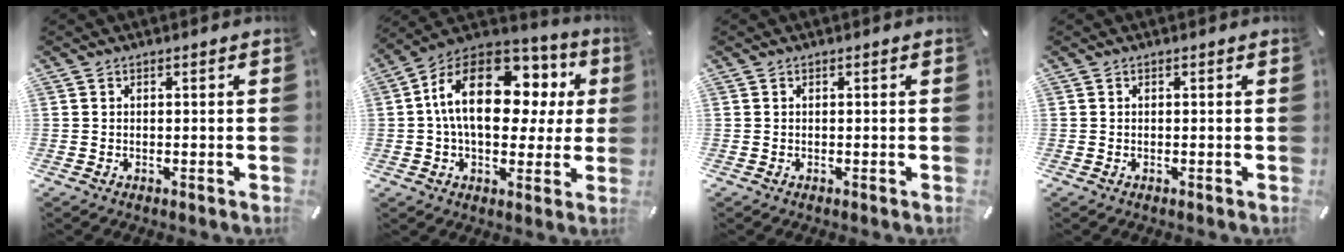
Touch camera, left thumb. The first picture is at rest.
{"total": 21.4, "force": [5.0, 13.2, 16.1], "torque": [-0.273, -0.010, 0.084]}
{"total": 0.0}
{"total": 0.0}